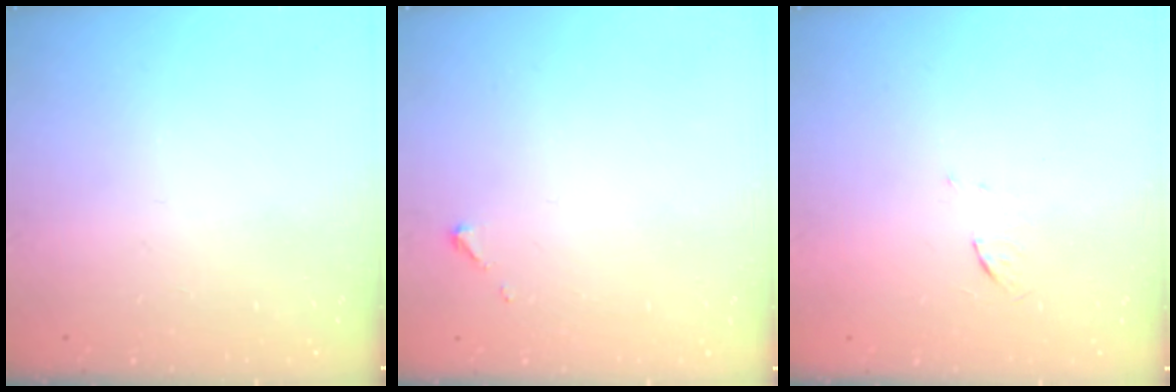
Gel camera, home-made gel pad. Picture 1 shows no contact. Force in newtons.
{"total": 2.6, "press": 2.6, "slide": 0.3}
{"total": 3.2, "press": 3.0, "slide": 1.3}